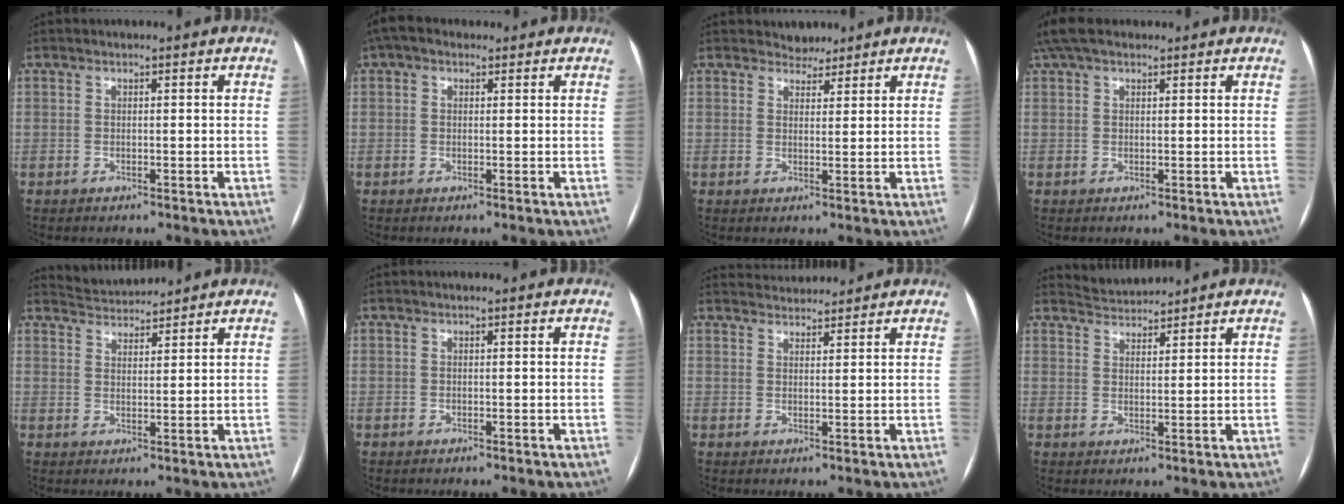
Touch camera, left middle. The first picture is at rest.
{"total": 3.5, "force": [2.1, 2.2, 1.7], "torque": [-0.039, 0.034, 0.036]}
{"total": 2.6, "force": [2.3, 1.2, -0.1], "torque": [0.004, 0.002, 0.035]}
{"total": 5.9, "force": [4.6, 2.4, 2.9], "torque": [-0.060, 0.041, 0.087]}
{"total": 4.1, "force": [4.1, 0.0, -0.5], "torque": [-0.003, 0.016, 0.075]}
{"total": 0.0}
{"total": 4.7, "force": [4.6, 0.5, 0.2], "torque": [-0.010, 0.027, 0.072]}
{"total": 3.4, "force": [3.3, -0.1, -0.7], "torque": [0.003, 0.012, 0.066]}